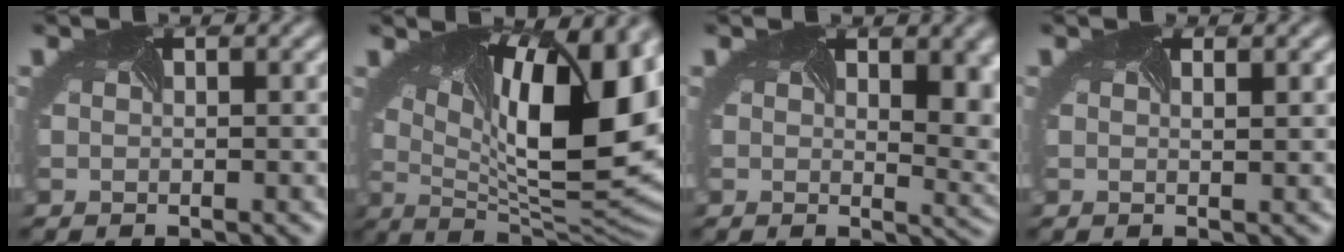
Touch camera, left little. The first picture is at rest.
{"total": 16.3, "force": [4.2, 6.5, 14.3], "torque": [-0.193, 0.006, 0.073]}
{"total": 8.8, "force": [3.1, 4.5, 6.8], "torque": [-0.075, 0.001, 0.055]}
{"total": 1.0, "force": [0.6, 0.4, 0.6], "torque": [0.002, 0.008, -0.008]}